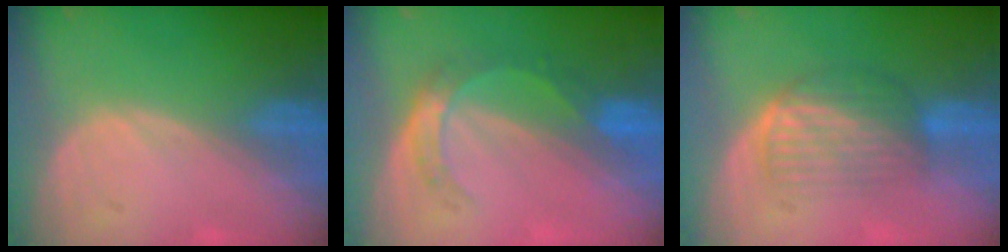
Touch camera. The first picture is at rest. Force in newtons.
{"total": 5.4, "press": 4.7, "slide": 2.5}
{"total": 6.0, "press": 5.8, "slide": 1.5}